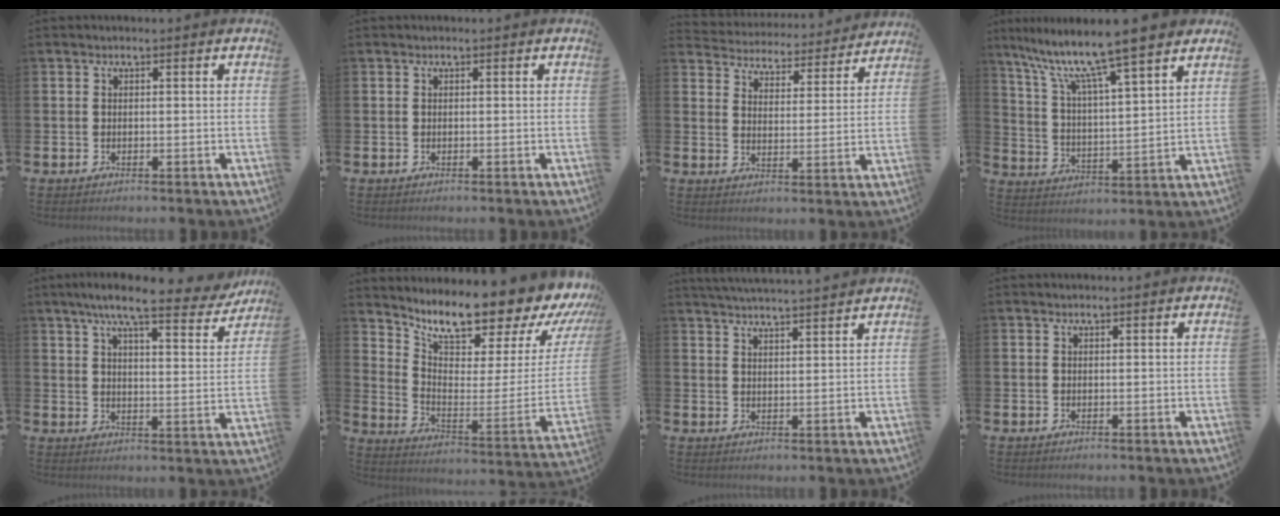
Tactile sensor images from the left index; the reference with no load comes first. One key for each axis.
{"total": 0.0}
{"total": 4.5, "fx": 4.4, "fy": 1.0, "fz": -0.1, "tx": -0.015, "ty": -0.046, "tz": 0.071}
{"total": 11.0, "fx": 9.5, "fy": 0.8, "fz": 5.5, "tx": -0.128, "ty": -0.063, "tz": 0.154}
{"total": 8.6, "fx": 7.4, "fy": 1.1, "fz": 4.2, "tx": -0.080, "ty": -0.040, "tz": 0.123}
{"total": 11.1, "fx": 10.2, "fy": 2.8, "fz": 3.2, "tx": -0.062, "ty": -0.102, "tz": 0.165}
{"total": 4.3, "fx": 4.3, "fy": -0.8, "fz": 0.3, "tx": -0.009, "ty": -0.027, "tz": 0.075}
{"total": 0.6, "fx": 0.5, "fy": 0.0, "fz": 0.2, "tx": 0.003, "ty": -0.002, "tz": 0.009}